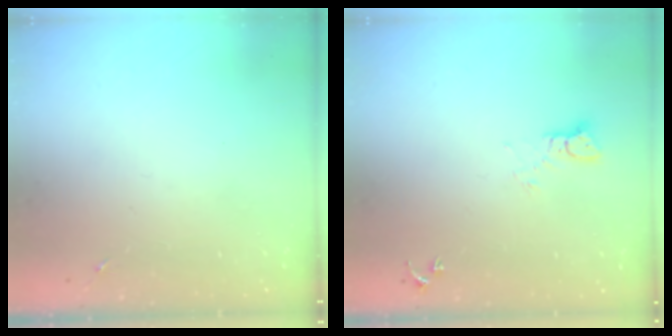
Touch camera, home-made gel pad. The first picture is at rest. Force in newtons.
{"total": 3.7, "press": 3.7, "slide": 0.3}